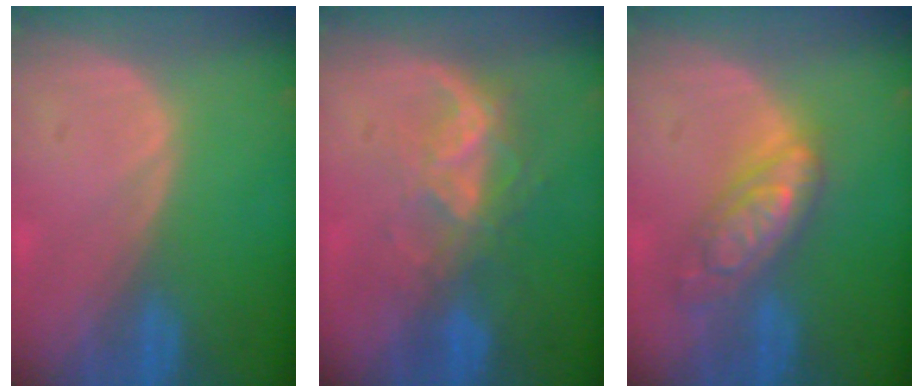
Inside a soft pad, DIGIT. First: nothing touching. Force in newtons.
{"total": 6.7, "press": 6.0, "slide": 2.9}
{"total": 7.2, "press": 7.2, "slide": 0.6}